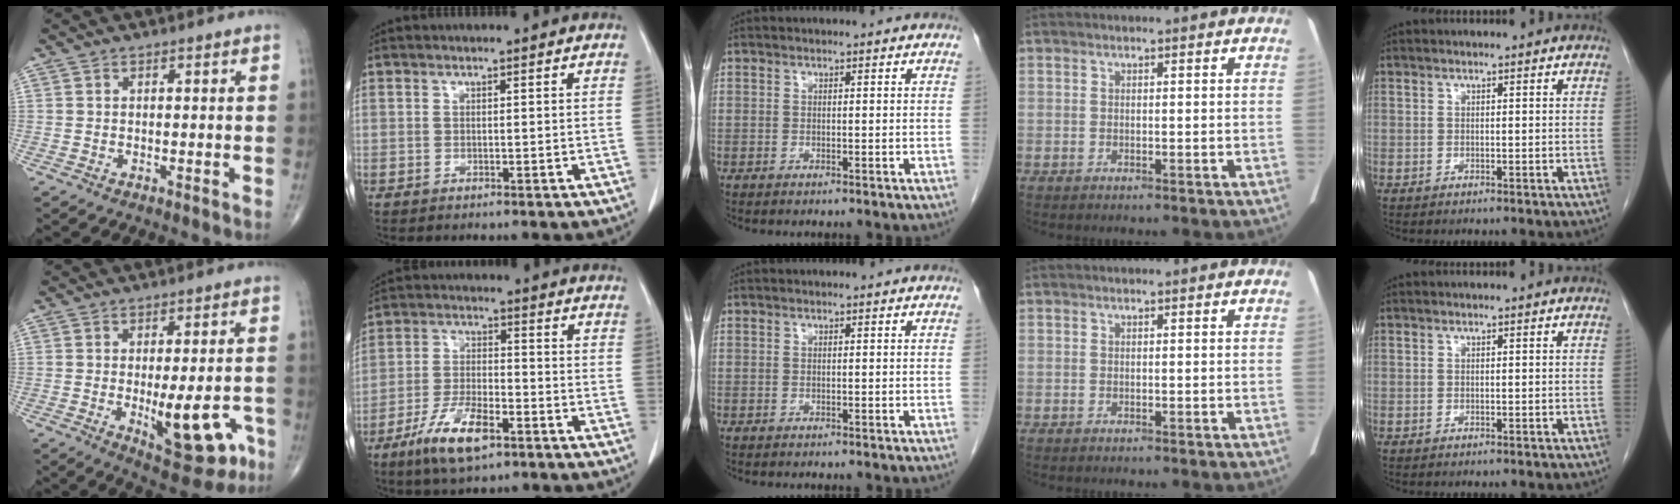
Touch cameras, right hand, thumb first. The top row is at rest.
{"thumb": {"total": 12.6, "force": [-3.7, 5.0, 10.9], "torque": [-0.124, -0.001, -0.038]}, "index": {"total": 9.6, "force": [-5.7, 2.9, 7.1], "torque": [-0.143, -0.010, -0.103]}}